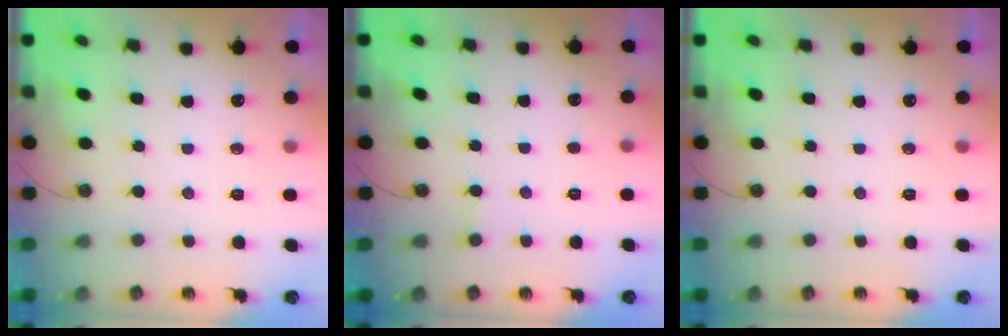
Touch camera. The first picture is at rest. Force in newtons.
{"total": 1.7, "press": 1.7, "slide": 0.3}
{"total": 0.0}